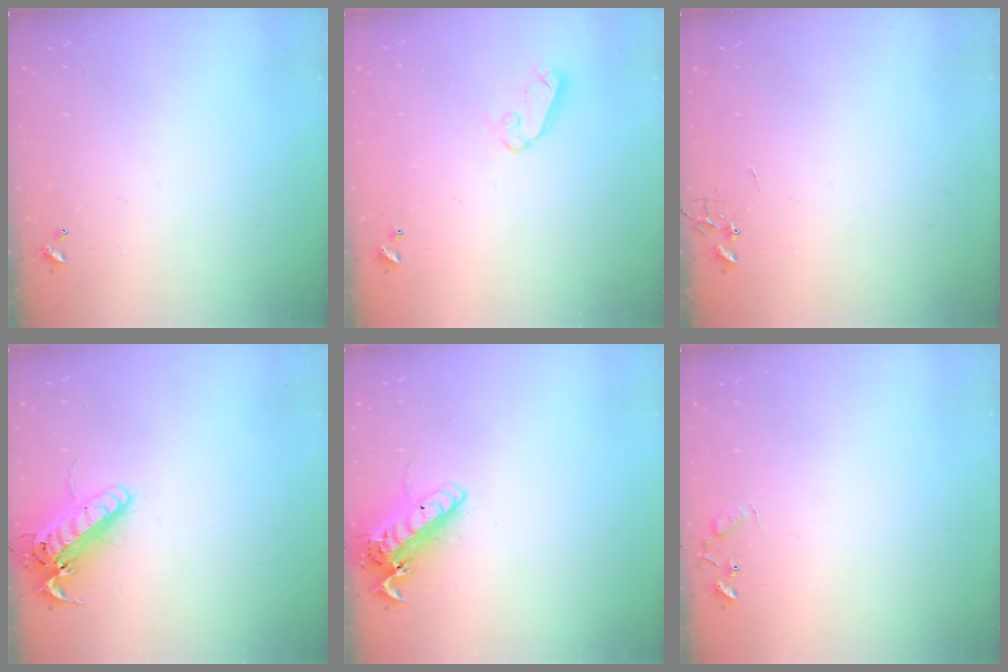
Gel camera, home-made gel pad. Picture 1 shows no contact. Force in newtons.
{"total": 6.2, "press": 6.2, "slide": 0.6}
{"total": 0.0}
{"total": 16.4, "press": 16.2, "slide": 2.7}
{"total": 15.7, "press": 15.3, "slide": 3.3}
{"total": 5.6, "press": 5.6, "slide": 0.5}